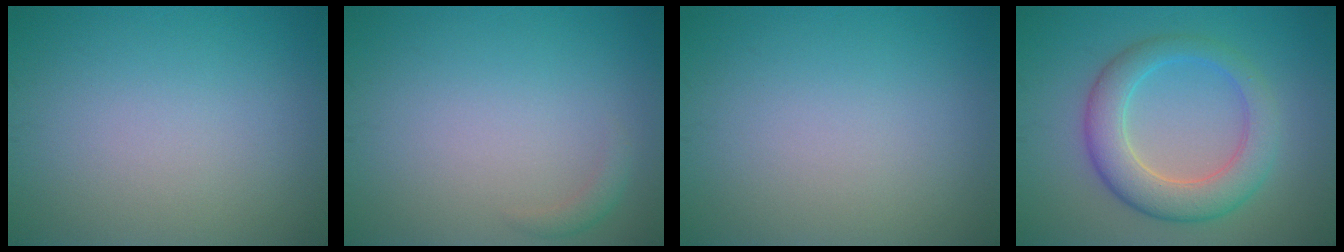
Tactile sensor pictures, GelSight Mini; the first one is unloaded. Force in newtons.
{"total": 1.0, "press": 1.0, "slide": 0.0}
{"total": 0.0}
{"total": 5.8, "press": 5.8, "slide": 0.2}